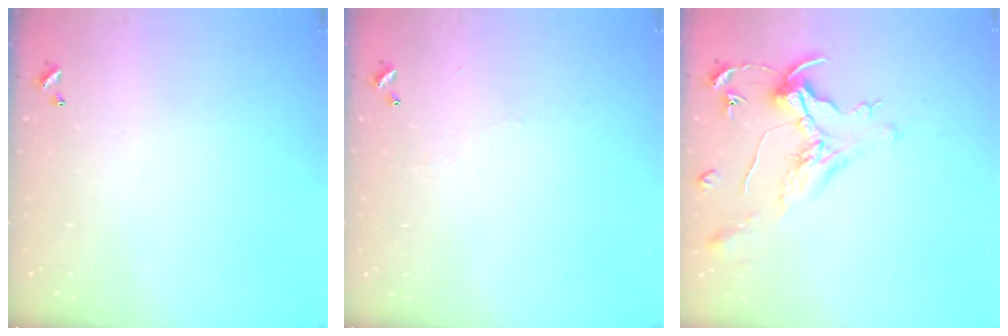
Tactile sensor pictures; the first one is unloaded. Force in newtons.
{"total": 2.3, "press": 2.3, "slide": 0.4}
{"total": 1.6, "press": 1.4, "slide": 0.7}